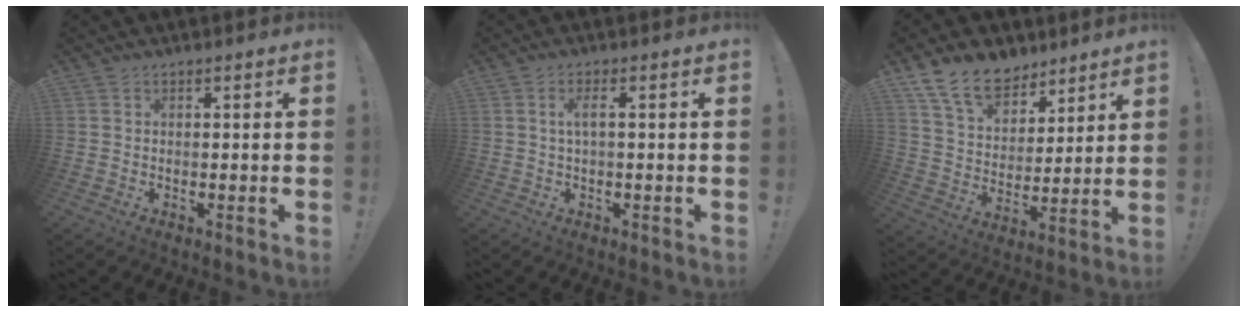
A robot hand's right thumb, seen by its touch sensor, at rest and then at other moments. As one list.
[{"total": 3.1, "force": [0.5, 0.3, 3.1], "torque": [-0.060, 0.004, 0.006]}, {"total": 14.6, "force": [10.5, 8.5, 5.4], "torque": [-0.097, -0.068, 0.198]}]